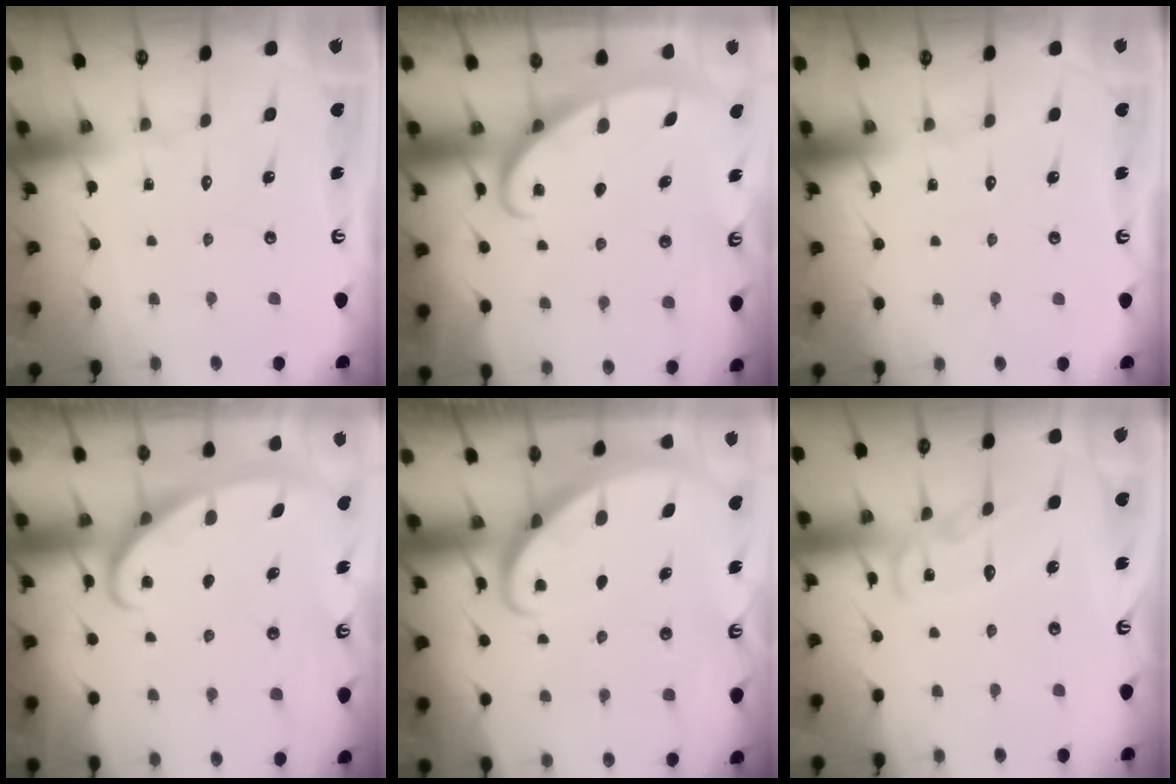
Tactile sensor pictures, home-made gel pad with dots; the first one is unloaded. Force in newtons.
{"total": 2.6, "press": 2.5, "slide": 0.4}
{"total": 0.0}
{"total": 2.9, "press": 2.9, "slide": 0.4}
{"total": 2.8, "press": 2.8, "slide": 0.3}
{"total": 9.0, "press": 9.0, "slide": 0.2}